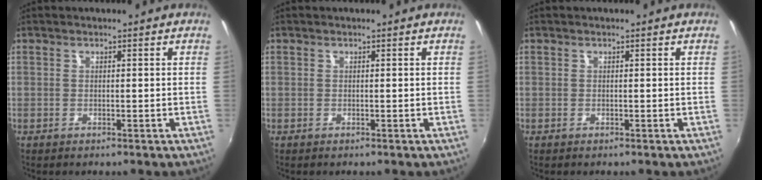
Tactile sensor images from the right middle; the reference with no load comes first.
{"total": 0.0}
{"total": 0.0}